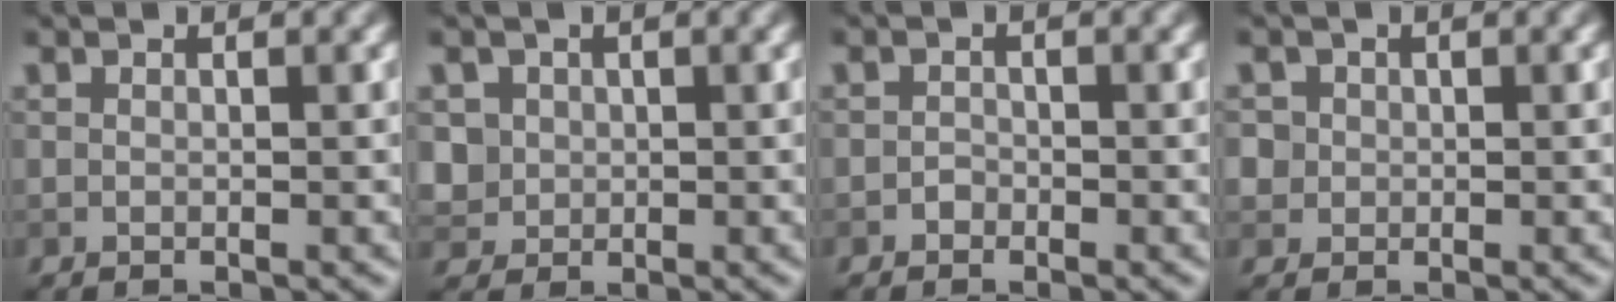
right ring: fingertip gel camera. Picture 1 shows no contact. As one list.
[{"total": 2.5, "force": [0.4, 2.3, 0.6], "torque": [-0.025, -0.006, 0.023]}, {"total": 0.8, "force": [-0.5, 0.6, 0.0], "torque": [0.002, -0.003, -0.011]}, {"total": 1.5, "force": [0.2, 1.4, 0.2], "torque": [-0.006, -0.005, 0.022]}]